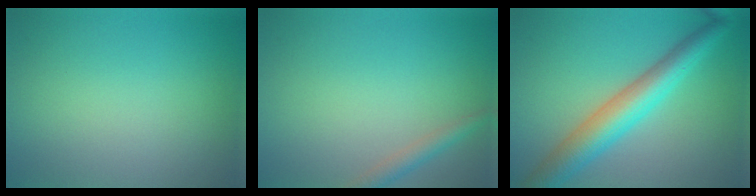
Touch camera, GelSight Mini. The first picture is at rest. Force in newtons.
{"total": 1.8, "press": 1.8, "slide": 0.1}
{"total": 6.4, "press": 6.4, "slide": 0.2}